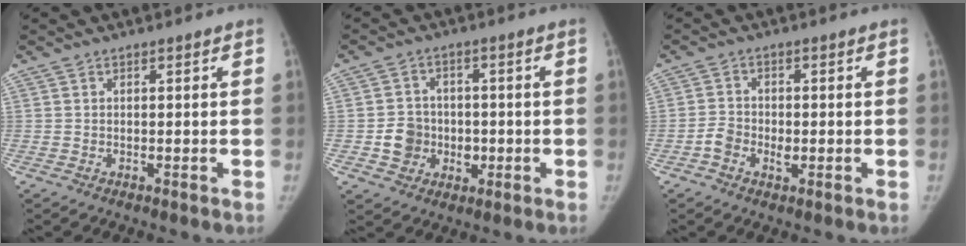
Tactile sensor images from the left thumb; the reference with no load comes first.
{"total": 7.5, "force": [-1.3, 6.7, 2.9], "torque": [-0.015, 0.013, -0.019]}
{"total": 4.2, "force": [-1.3, 3.1, 2.5], "torque": [-0.038, 0.015, -0.028]}